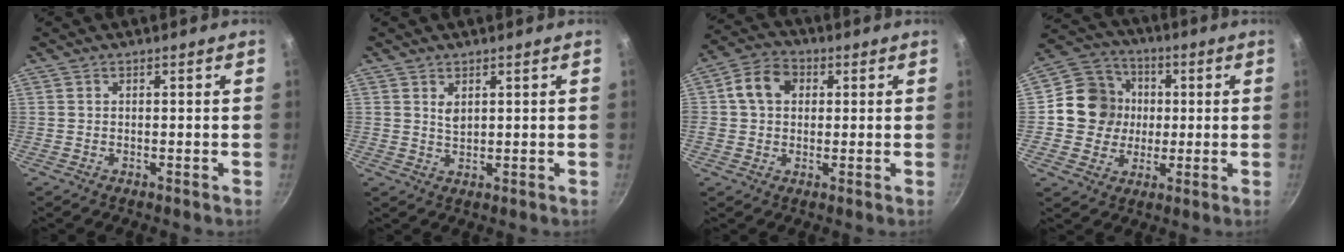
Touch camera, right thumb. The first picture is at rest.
{"total": 2.3, "force": [1.1, 1.3, 1.5], "torque": [-0.024, -0.008, 0.022]}
{"total": 7.7, "force": [1.7, 6.2, 4.3], "torque": [-0.055, 0.012, 0.014]}
{"total": 13.7, "force": [0.4, 12.8, 5.0], "torque": [-0.056, 0.023, -0.007]}